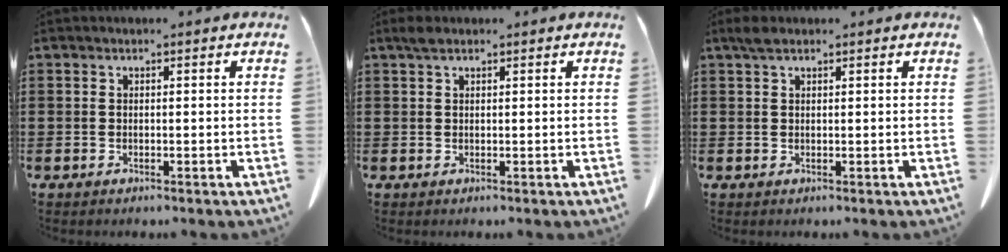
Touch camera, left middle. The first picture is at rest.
{"total": 1.3, "force": [0.8, 0.5, 0.9], "torque": [-0.021, 0.002, 0.016]}
{"total": 1.7, "force": [1.1, 0.6, 1.1], "torque": [-0.025, 0.003, 0.020]}